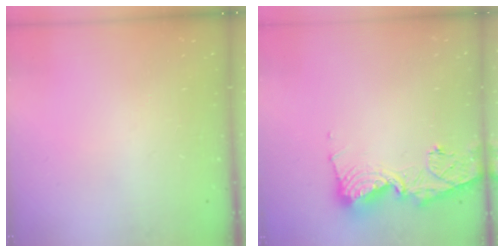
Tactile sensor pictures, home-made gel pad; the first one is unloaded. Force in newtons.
{"total": 11.2, "press": 11.2, "slide": 1.3}